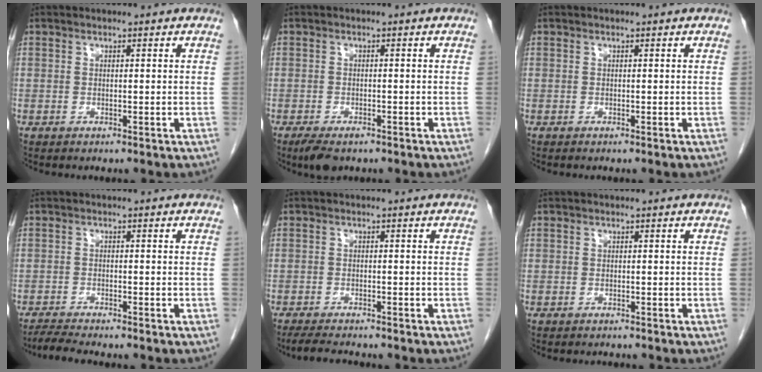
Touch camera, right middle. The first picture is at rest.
{"total": 3.8, "force": [-2.6, 1.5, 2.3], "torque": [-0.043, -0.007, -0.039]}
{"total": 0.0}
{"total": 3.9, "force": [-3.5, -0.3, 1.7], "torque": [-0.035, -0.017, -0.059]}
{"total": 4.5, "force": [-4.1, 0.4, 1.9], "torque": [-0.038, -0.018, -0.066]}
{"total": 0.9, "force": [-0.8, 0.3, -0.1], "torque": [-0.009, -0.004, -0.014]}